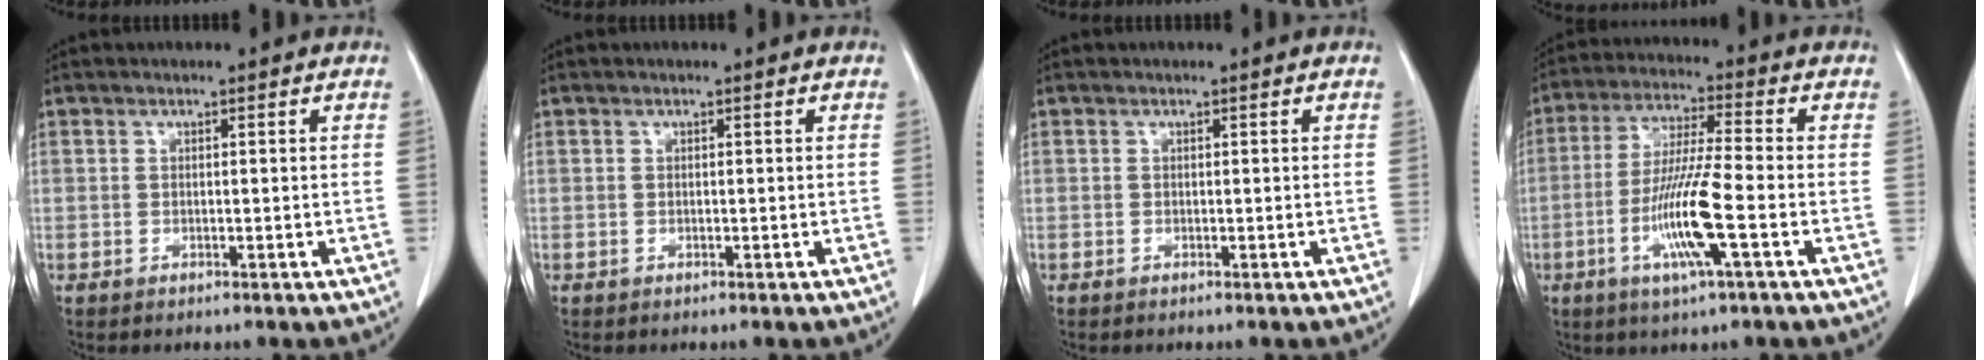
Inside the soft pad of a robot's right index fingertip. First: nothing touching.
{"total": 0.0}
{"total": 0.0}
{"total": 10.8, "force": [-3.6, -0.2, 10.2], "torque": [-0.202, -0.011, -0.073]}